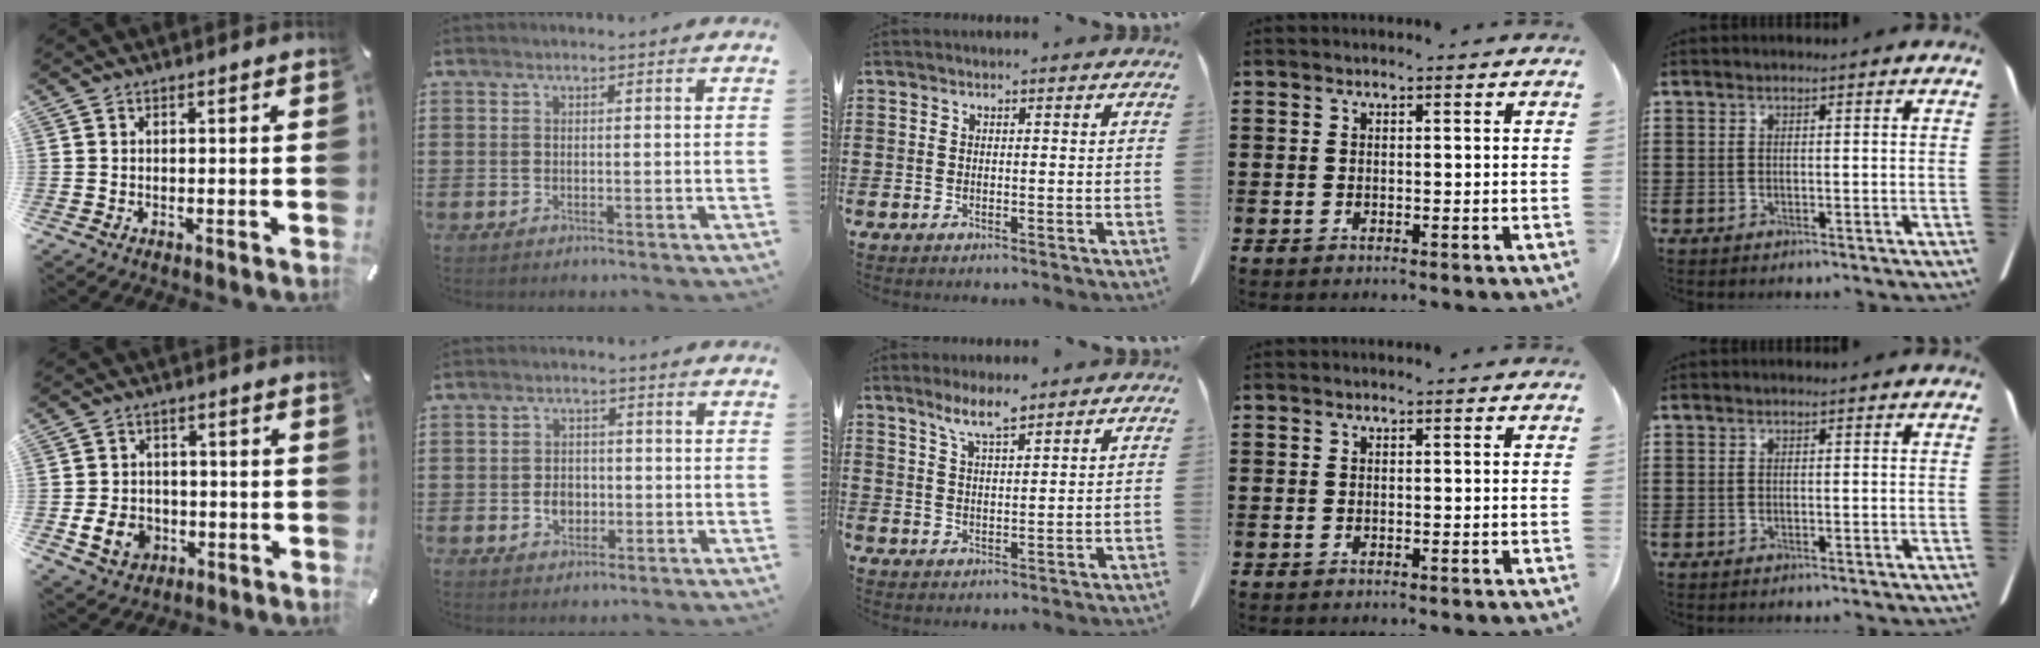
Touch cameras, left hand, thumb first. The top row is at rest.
{"thumb": {"total": 8.1, "force": [-2.3, 6.6, 4.1], "torque": [-0.086, 0.012, -0.040]}, "index": {"total": 3.1, "force": [-0.7, 2.4, 1.9], "torque": [-0.032, -0.002, -0.016]}, "middle": {"total": 4.8, "force": [3.6, 0.6, 3.2], "torque": [-0.072, -0.003, 0.063]}}